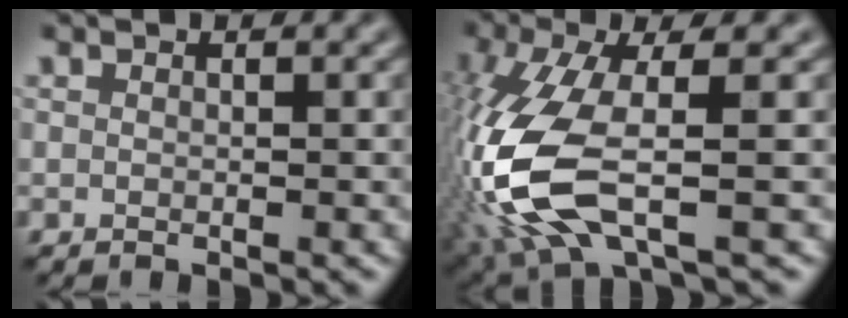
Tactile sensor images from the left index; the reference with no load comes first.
{"total": 10.4, "force": [-2.8, 3.9, 9.3], "torque": [-0.231, -0.011, -0.059]}